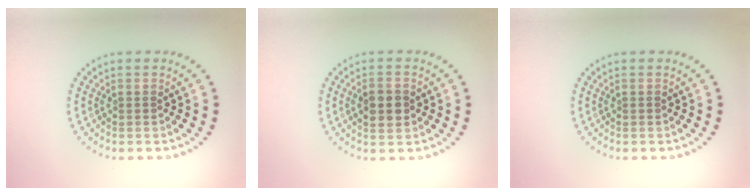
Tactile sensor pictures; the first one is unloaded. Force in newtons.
{"total": 2.7, "press": 2.7, "slide": 0.1}
{"total": 0.0}